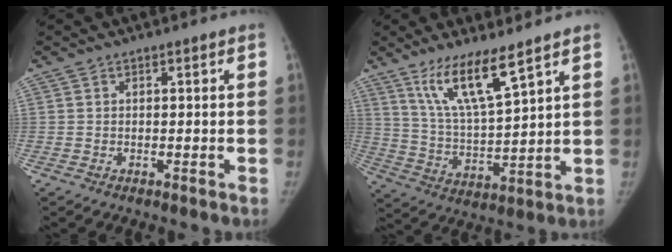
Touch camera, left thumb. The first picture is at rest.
{"total": 11.7, "force": [7.8, 1.8, 8.5], "torque": [-0.156, -0.049, 0.162]}